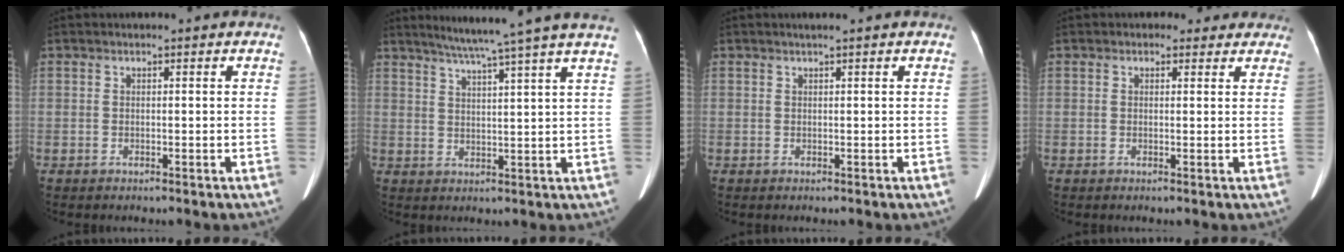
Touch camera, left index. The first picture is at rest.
{"total": 12.1, "force": [9.8, -2.2, 6.8], "torque": [-0.108, 0.000, 0.124]}
{"total": 0.7, "force": [0.5, -0.1, 0.5], "torque": [-0.011, 0.003, 0.011]}
{"total": 3.5, "force": [2.7, 2.2, 0.5], "torque": [0.008, 0.007, 0.019]}